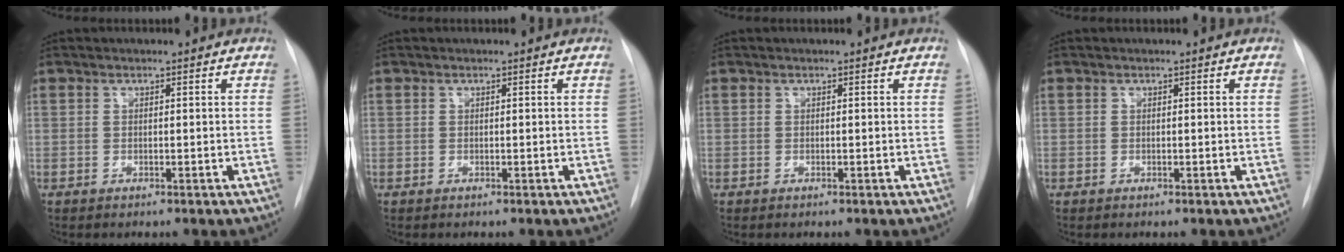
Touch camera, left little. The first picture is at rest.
{"total": 0.0}
{"total": 0.0}
{"total": 0.0}